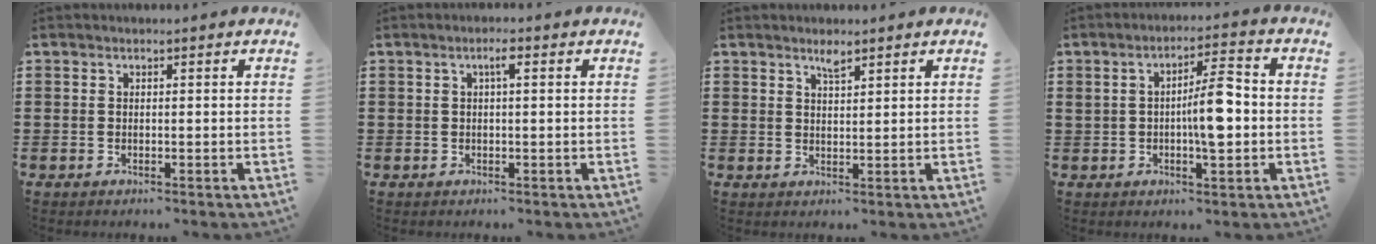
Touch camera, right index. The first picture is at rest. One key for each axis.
{"total": 1.9, "fx": 0.4, "fy": 0.3, "fz": 1.8, "tx": -0.029, "ty": 0.002, "tz": 0.003}
{"total": 2.0, "fx": 1.6, "fy": 0.4, "fz": 1.1, "tx": -0.023, "ty": 0.002, "tz": 0.029}
{"total": 7.5, "fx": -0.4, "fy": 2.1, "fz": 7.2, "tx": -0.119, "ty": 0.008, "tz": -0.012}